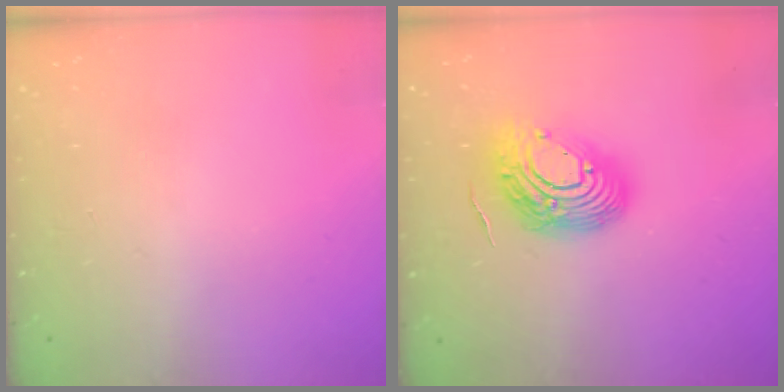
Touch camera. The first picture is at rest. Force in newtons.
{"total": 14.5, "press": 14.5, "slide": 1.5}